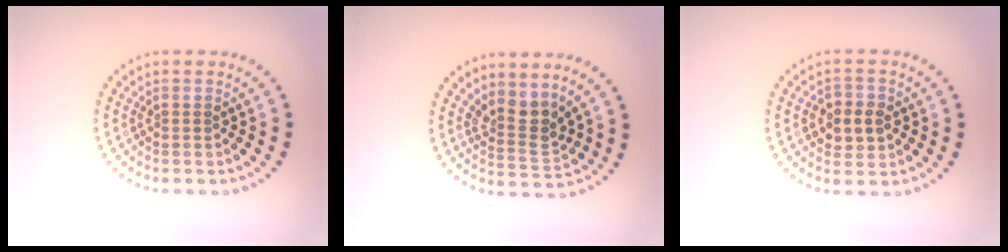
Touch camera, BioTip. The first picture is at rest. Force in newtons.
{"total": 2.8, "press": 2.1, "slide": 1.9}
{"total": 2.9, "press": 2.9, "slide": 0.4}